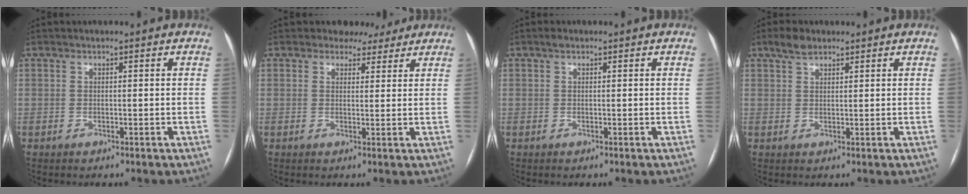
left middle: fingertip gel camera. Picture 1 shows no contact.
{"total": 4.0, "force": [3.3, 2.2, 0.3], "torque": [0.003, 0.004, 0.035]}
{"total": 0.6, "force": [0.4, 0.3, 0.3], "torque": [-0.008, 0.009, 0.006]}
{"total": 2.9, "force": [2.2, 1.3, 1.4], "torque": [-0.032, 0.011, 0.041]}